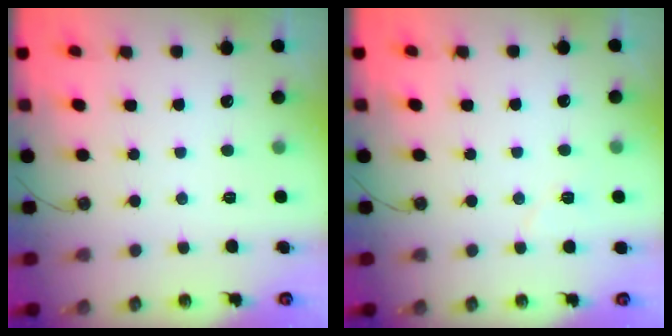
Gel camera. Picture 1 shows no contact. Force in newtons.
{"total": 5.3, "press": 5.1, "slide": 1.4}